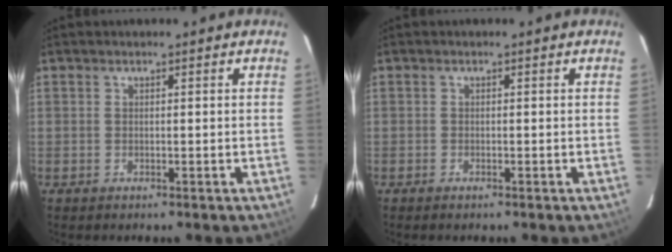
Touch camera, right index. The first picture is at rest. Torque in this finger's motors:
{"motor_torque": [0.03, 0.11, 0.05, 0.01]}